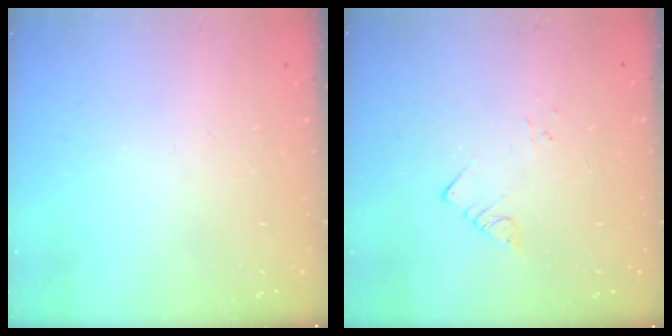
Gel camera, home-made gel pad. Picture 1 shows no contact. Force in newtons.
{"total": 2.9, "press": 2.9, "slide": 0.2}